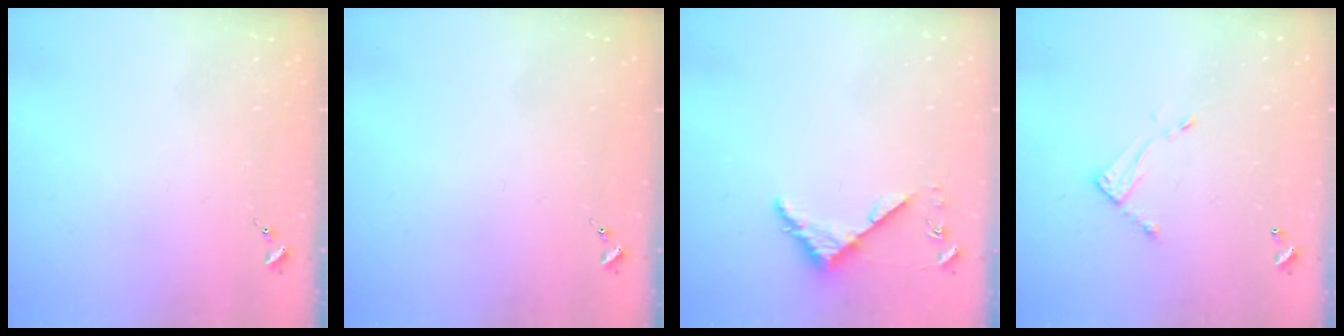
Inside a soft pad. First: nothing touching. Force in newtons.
{"total": 0.0}
{"total": 4.3, "press": 4.3, "slide": 0.4}
{"total": 5.5, "press": 5.5, "slide": 0.3}